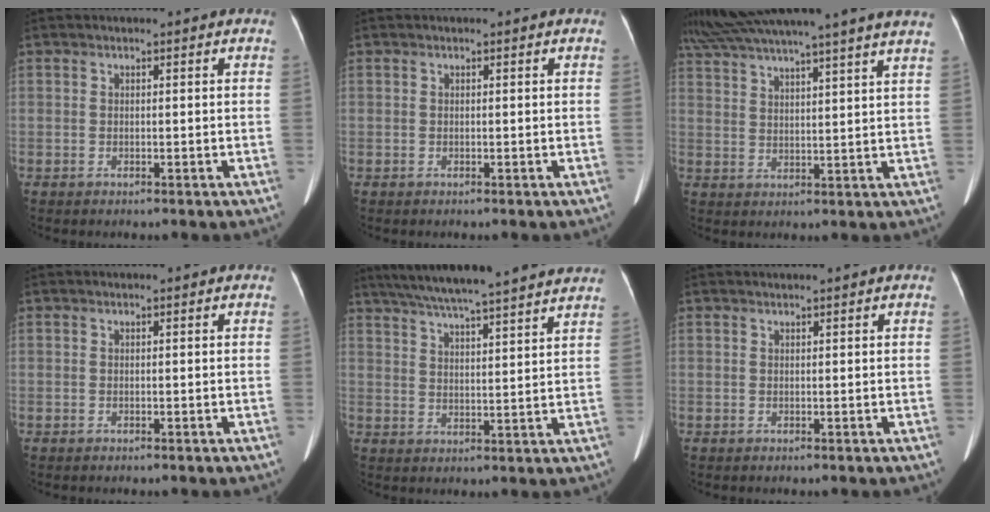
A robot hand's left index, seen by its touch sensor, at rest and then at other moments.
{"total": 0.0}
{"total": 23.8, "force": [20.5, -0.6, 12.0], "torque": [-0.218, 0.011, 0.287]}
{"total": 0.0}
{"total": 22.4, "force": [19.8, 0.4, 10.3], "torque": [-0.172, 0.014, 0.268]}
{"total": 1.1, "force": [0.9, -0.2, 0.5], "torque": [-0.008, 0.010, 0.021]}